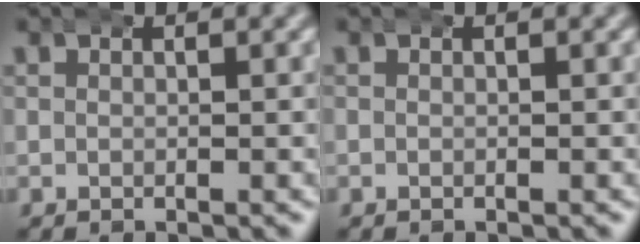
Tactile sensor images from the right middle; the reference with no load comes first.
{"total": 0.0}